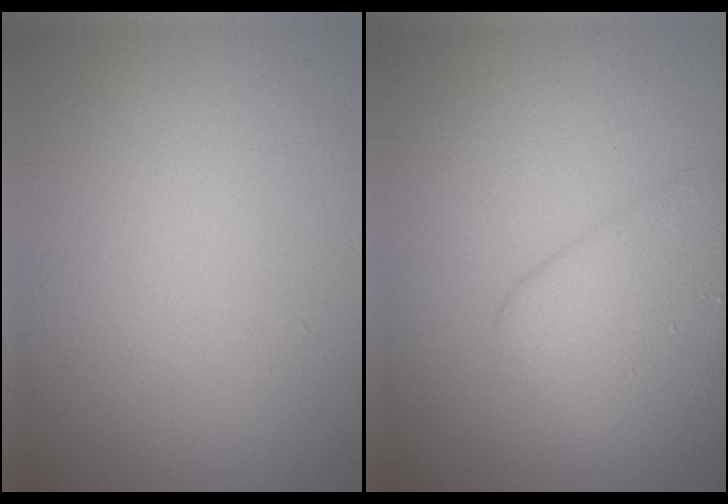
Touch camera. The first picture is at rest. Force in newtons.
{"total": 3.1, "press": 3.1, "slide": 0.1}